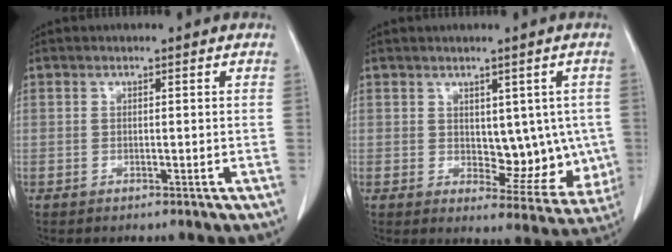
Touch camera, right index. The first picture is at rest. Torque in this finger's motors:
{"motor_torque": [0.41, 0.44, 0.13, 0.01]}